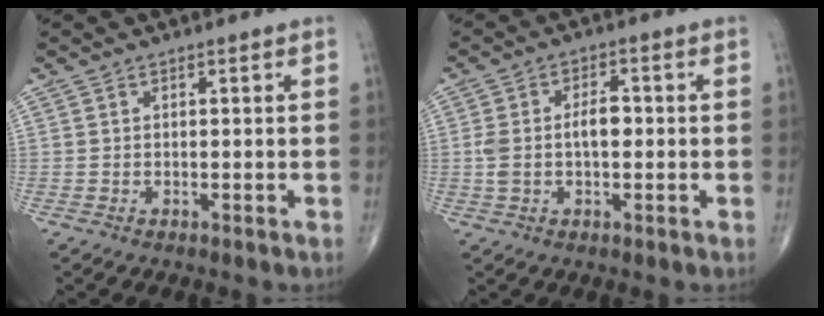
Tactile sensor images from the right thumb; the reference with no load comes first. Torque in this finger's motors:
{"motor_torque": [1.05, 1.02, 0.72, -0.20, 0.05]}